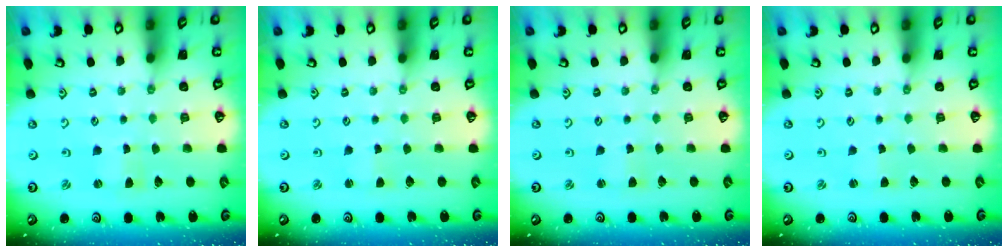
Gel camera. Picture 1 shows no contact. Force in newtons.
{"total": 1.6, "press": 1.6, "slide": 0.3}
{"total": 2.1, "press": 2.1, "slide": 0.3}
{"total": 1.1, "press": 1.1, "slide": 0.2}